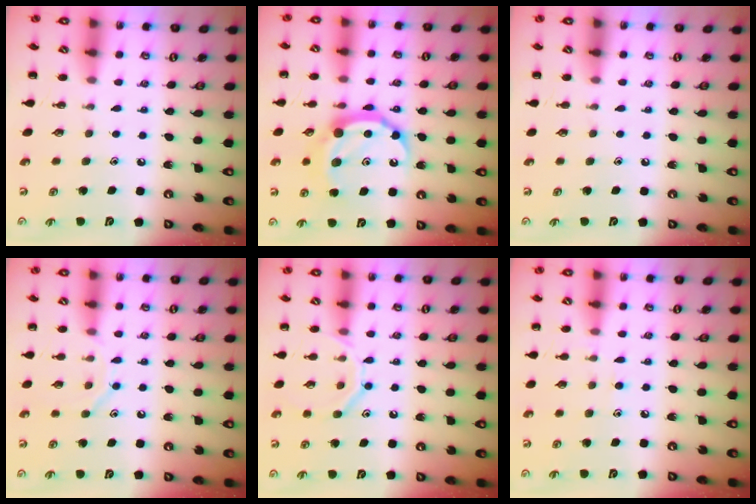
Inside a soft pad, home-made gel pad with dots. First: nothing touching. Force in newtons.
{"total": 12.8, "press": 12.7, "slide": 0.8}
{"total": 0.0}
{"total": 8.1, "press": 8.1, "slide": 0.7}
{"total": 10.6, "press": 10.5, "slide": 1.5}
{"total": 6.6, "press": 6.2, "slide": 2.2}